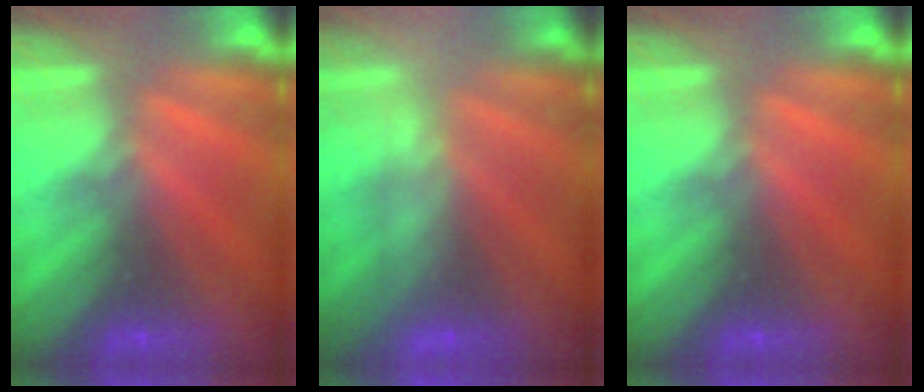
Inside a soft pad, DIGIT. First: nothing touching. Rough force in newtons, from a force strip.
{"total": 2.4}
{"total": 0.0}